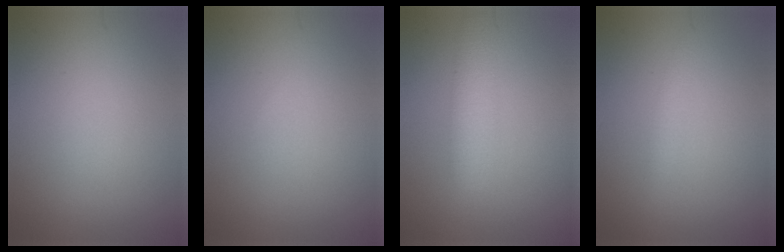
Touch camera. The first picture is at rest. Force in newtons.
{"total": 0.0}
{"total": 2.8, "press": 2.8, "slide": 0.1}
{"total": 0.9, "press": 0.9, "slide": 0.0}